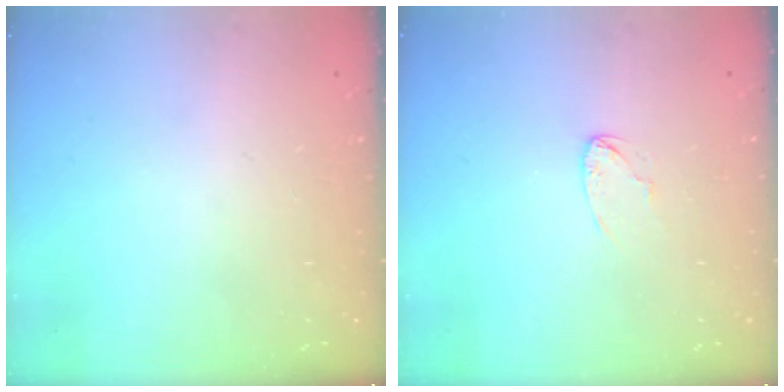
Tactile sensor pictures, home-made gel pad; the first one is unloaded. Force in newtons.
{"total": 2.5, "press": 2.5, "slide": 0.2}